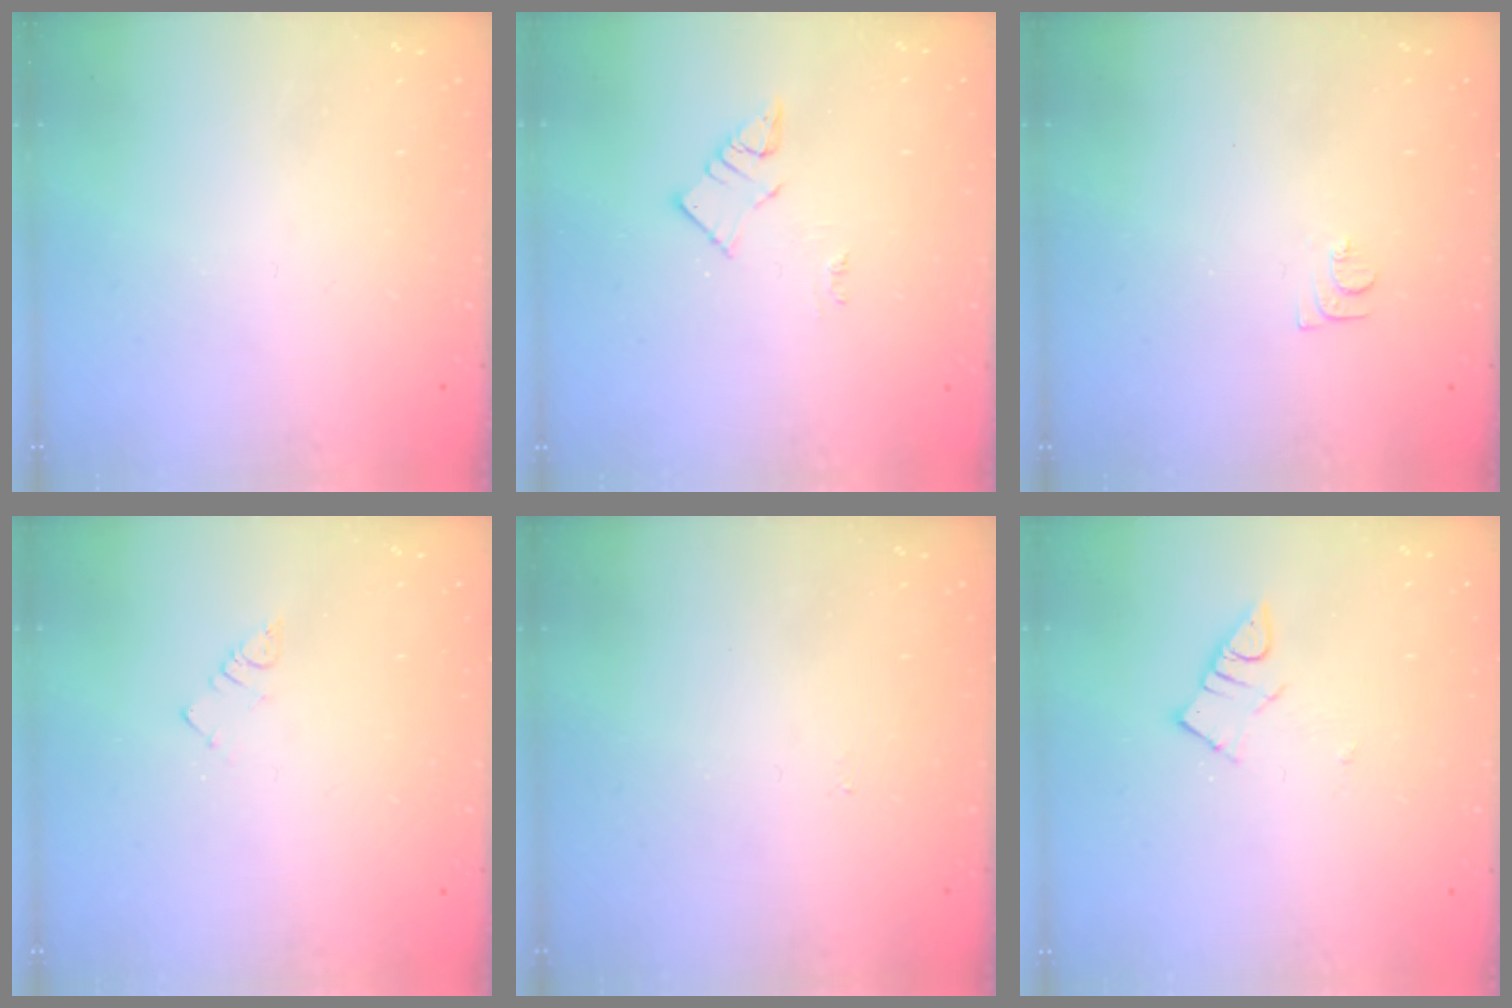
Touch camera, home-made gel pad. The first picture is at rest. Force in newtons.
{"total": 4.6, "press": 4.6, "slide": 0.3}
{"total": 6.6, "press": 6.6, "slide": 0.7}
{"total": 2.3, "press": 2.3, "slide": 0.4}
{"total": 3.1, "press": 3.1, "slide": 0.4}
{"total": 3.3, "press": 3.3, "slide": 0.2}